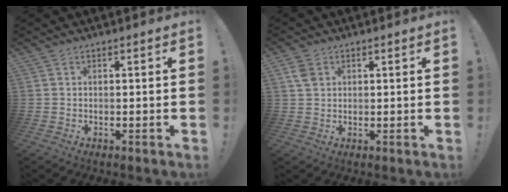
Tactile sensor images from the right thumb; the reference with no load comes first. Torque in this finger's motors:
{"motor_torque": [0.00, 0.00, 0.16, -0.05, 0.00]}